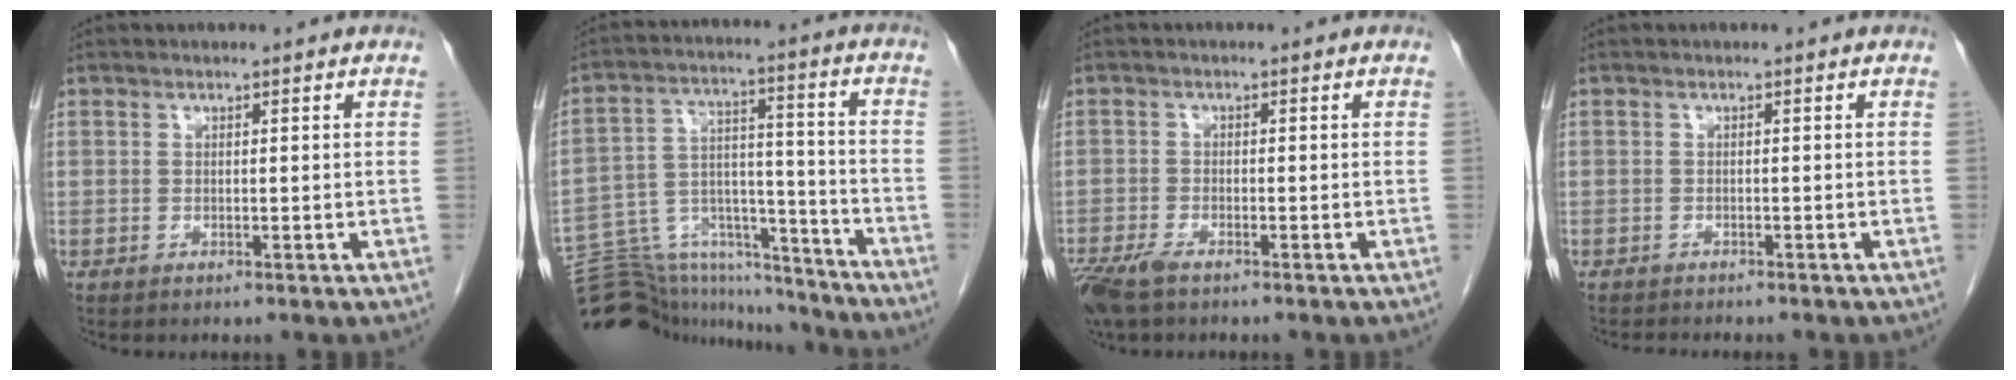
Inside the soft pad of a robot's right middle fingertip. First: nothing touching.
{"total": 20.0, "force": [-18.5, 6.5, 3.9], "torque": [-0.107, 0.051, -0.281]}
{"total": 5.6, "force": [-4.1, 1.7, 3.4], "torque": [-0.070, -0.012, -0.075]}
{"total": 3.7, "force": [-3.3, 0.8, 1.4], "torque": [-0.021, -0.006, -0.043]}